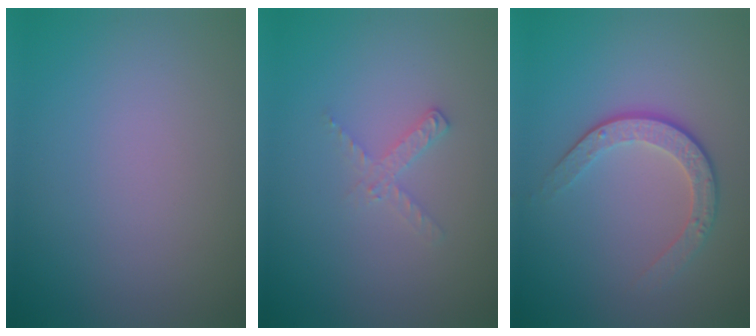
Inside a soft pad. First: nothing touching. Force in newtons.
{"total": 1.4, "press": 1.4, "slide": 0.1}
{"total": 3.3, "press": 2.5, "slide": 2.1}